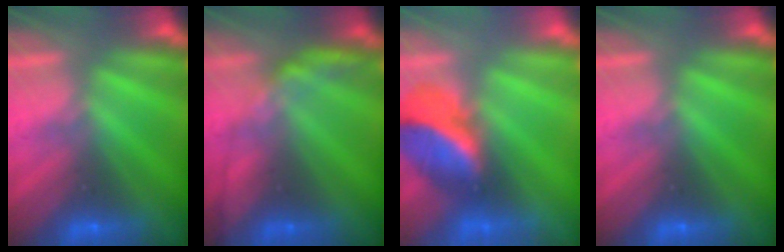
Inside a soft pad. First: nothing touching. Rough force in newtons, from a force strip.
{"total": 2.6}
{"total": 2.5}
{"total": 0.0}